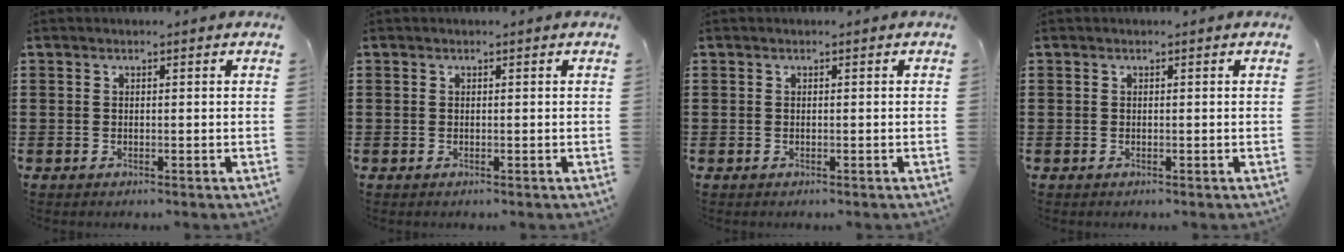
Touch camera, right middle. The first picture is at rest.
{"total": 0.0}
{"total": 0.0}
{"total": 0.0}